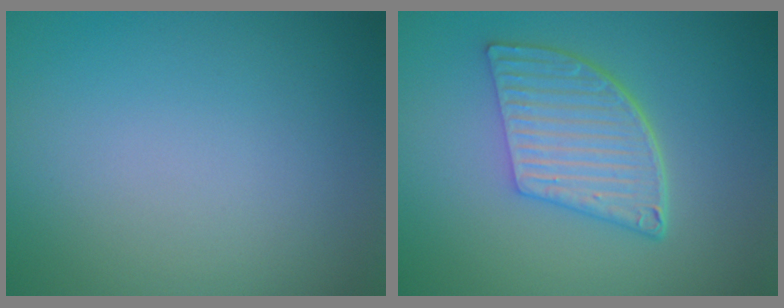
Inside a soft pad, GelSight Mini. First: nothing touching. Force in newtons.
{"total": 5.8, "press": 4.3, "slide": 3.9}